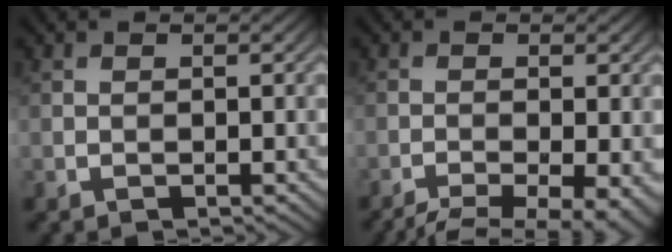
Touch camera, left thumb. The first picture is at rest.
{"total": 8.5, "force": [-6.0, 2.2, 5.6], "torque": [-0.090, -0.024, -0.076]}